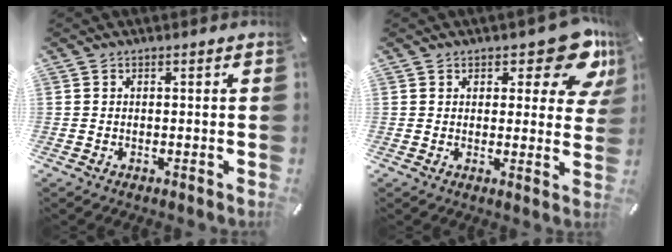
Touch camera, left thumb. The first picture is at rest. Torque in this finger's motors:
{"motor_torque": [0.50, -0.17, 0.27, 0.17, 0.01]}